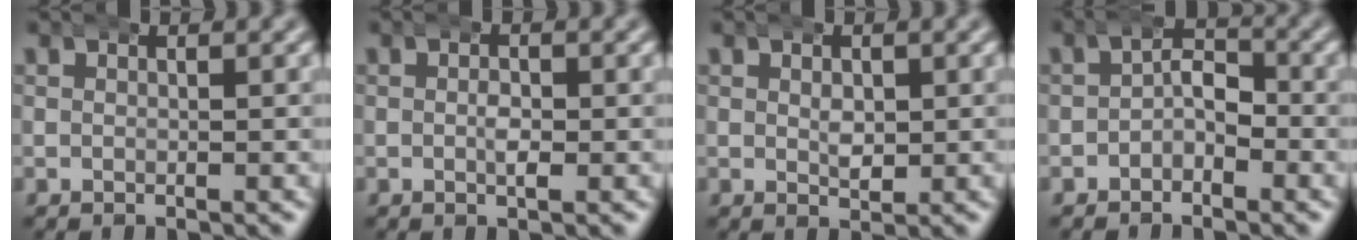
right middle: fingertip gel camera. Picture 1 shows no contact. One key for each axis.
{"total": 1.1, "fx": -0.1, "fy": 0.6, "fz": 0.9, "tx": -0.018, "ty": -0.003, "tz": -0.005}
{"total": 1.5, "fx": 0.3, "fy": 1.0, "fz": 1.1, "tx": -0.021, "ty": -0.012, "tz": 0.010}
{"total": 2.7, "fx": -0.8, "fy": 2.1, "fz": 1.5, "tx": -0.017, "ty": 0.001, "tz": -0.021}